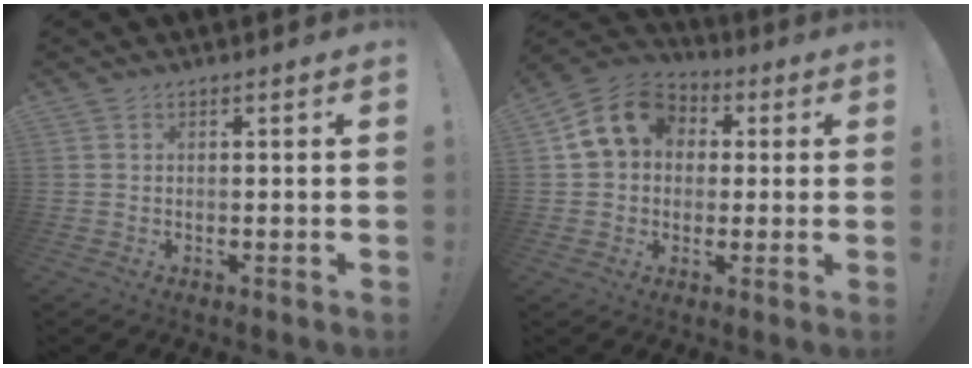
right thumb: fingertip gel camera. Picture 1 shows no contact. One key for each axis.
{"total": 12.8, "fx": 3.4, "fy": 10.5, "fz": 6.4, "tx": -0.100, "ty": 0.006, "tz": 0.074}